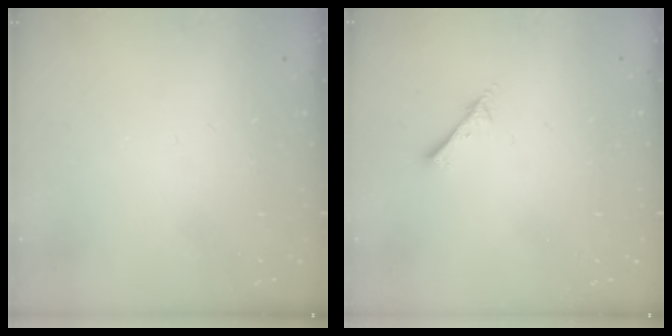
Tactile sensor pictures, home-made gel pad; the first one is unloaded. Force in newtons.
{"total": 2.4, "press": 2.4, "slide": 0.2}